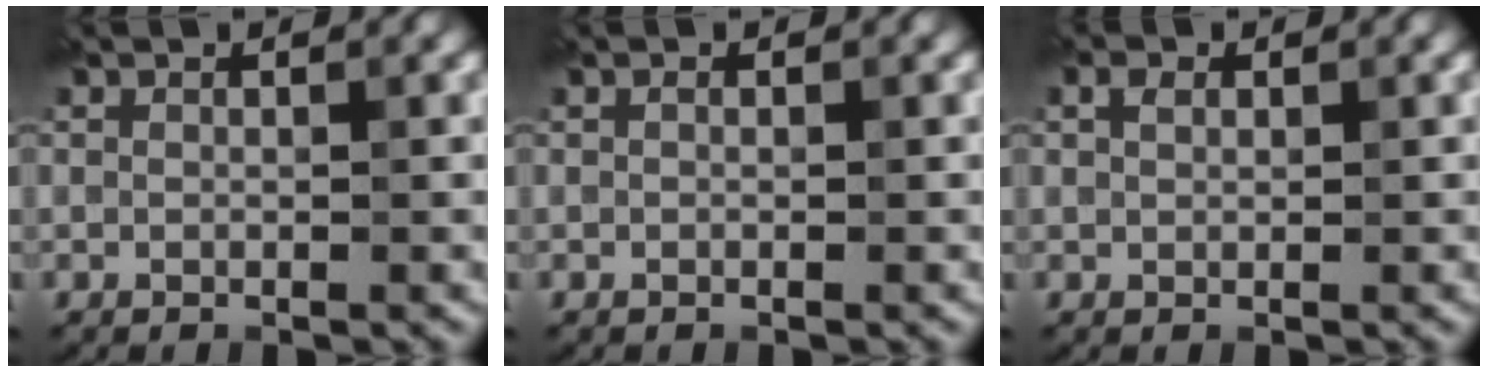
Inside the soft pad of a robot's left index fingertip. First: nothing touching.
{"total": 0.0}
{"total": 1.1, "force": [0.6, 0.8, 0.4], "torque": [-0.009, 0.012, 0.008]}